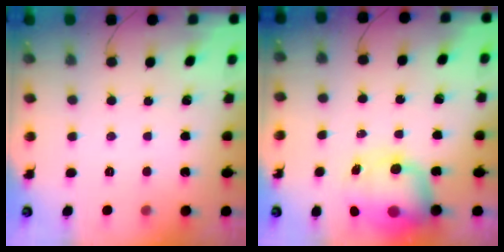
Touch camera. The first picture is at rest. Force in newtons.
{"total": 11.8, "press": 11.4, "slide": 2.9}